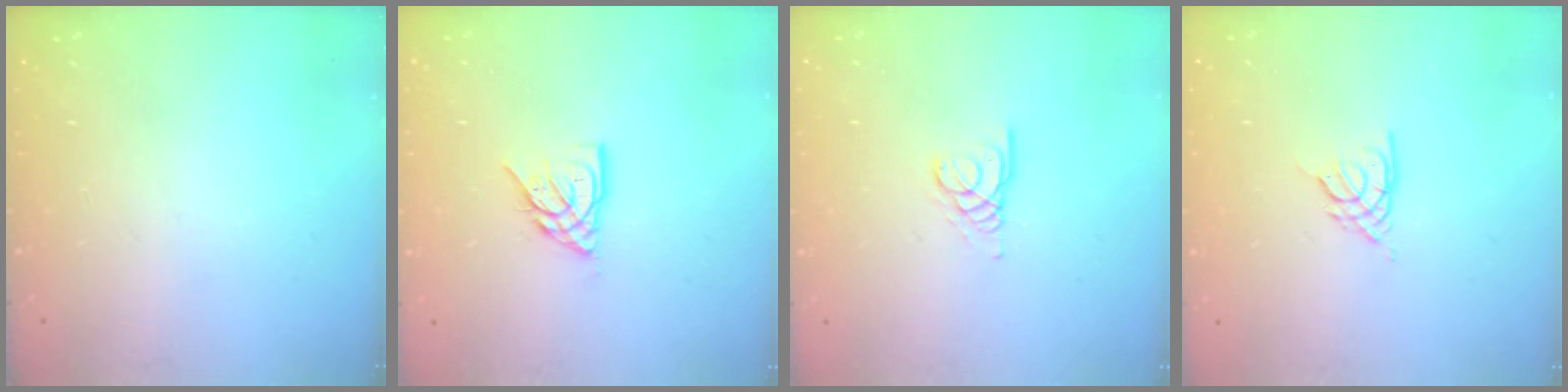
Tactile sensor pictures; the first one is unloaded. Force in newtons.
{"total": 8.2, "press": 8.1, "slide": 0.6}
{"total": 3.1, "press": 3.1, "slide": 0.2}
{"total": 2.6, "press": 2.6, "slide": 0.6}